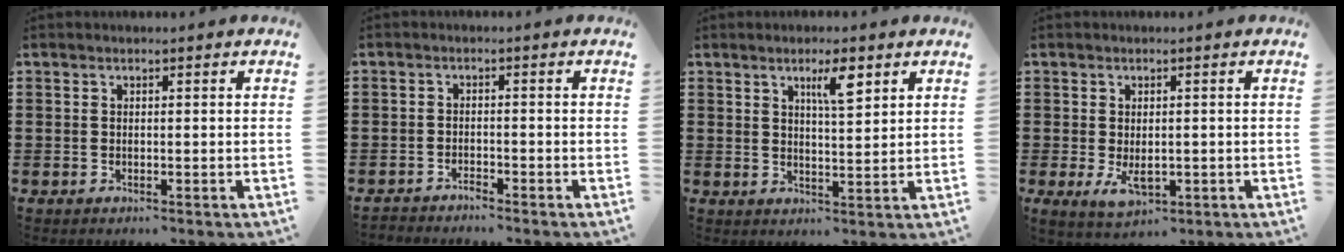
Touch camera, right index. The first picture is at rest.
{"total": 2.0, "force": [-2.0, 0.0, -0.3], "torque": [0.001, 0.005, -0.046]}
{"total": 4.5, "force": [2.7, 0.8, 3.6], "torque": [-0.061, -0.001, 0.040]}
{"total": 3.6, "force": [-0.6, 1.9, 3.0], "torque": [-0.053, -0.003, -0.012]}